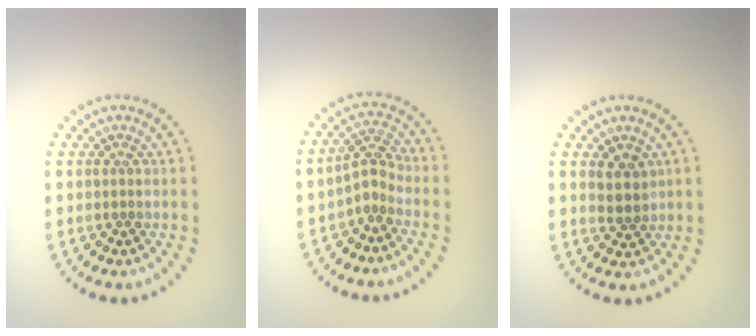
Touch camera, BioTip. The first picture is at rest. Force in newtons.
{"total": 2.1, "press": 1.5, "slide": 1.4}
{"total": 2.1, "press": 1.9, "slide": 1.0}